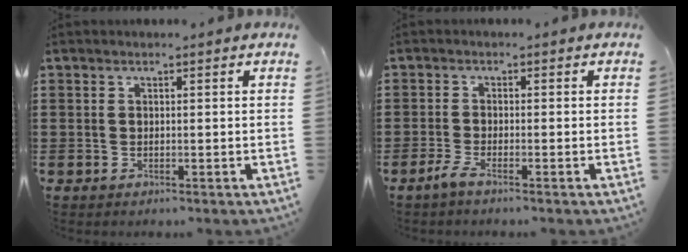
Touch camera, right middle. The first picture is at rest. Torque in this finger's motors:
{"motor_torque": [1.81, 0.33, 0.14, 0.05]}